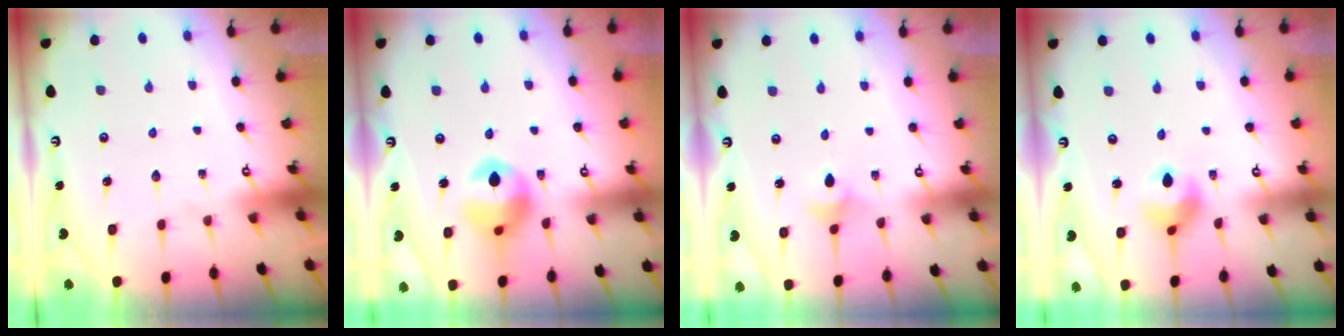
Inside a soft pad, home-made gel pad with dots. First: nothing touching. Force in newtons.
{"total": 12.6, "press": 12.6, "slide": 1.3}
{"total": 3.2, "press": 3.2, "slide": 0.6}
{"total": 7.2, "press": 7.2, "slide": 0.2}